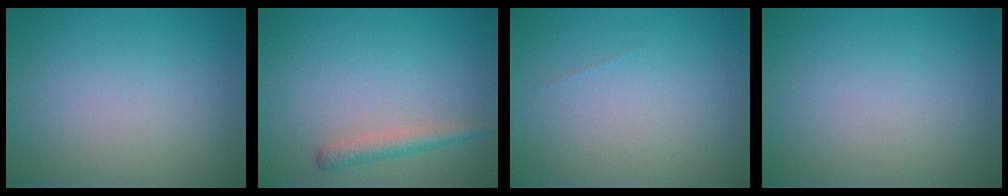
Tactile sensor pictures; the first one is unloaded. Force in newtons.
{"total": 1.9, "press": 1.9, "slide": 0.1}
{"total": 0.0}
{"total": 0.0}